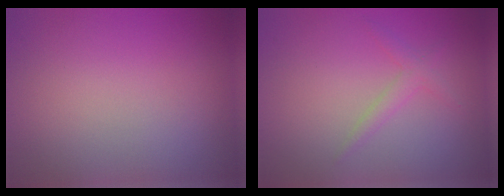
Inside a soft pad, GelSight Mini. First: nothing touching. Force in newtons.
{"total": 1.4, "press": 1.4, "slide": 0.0}